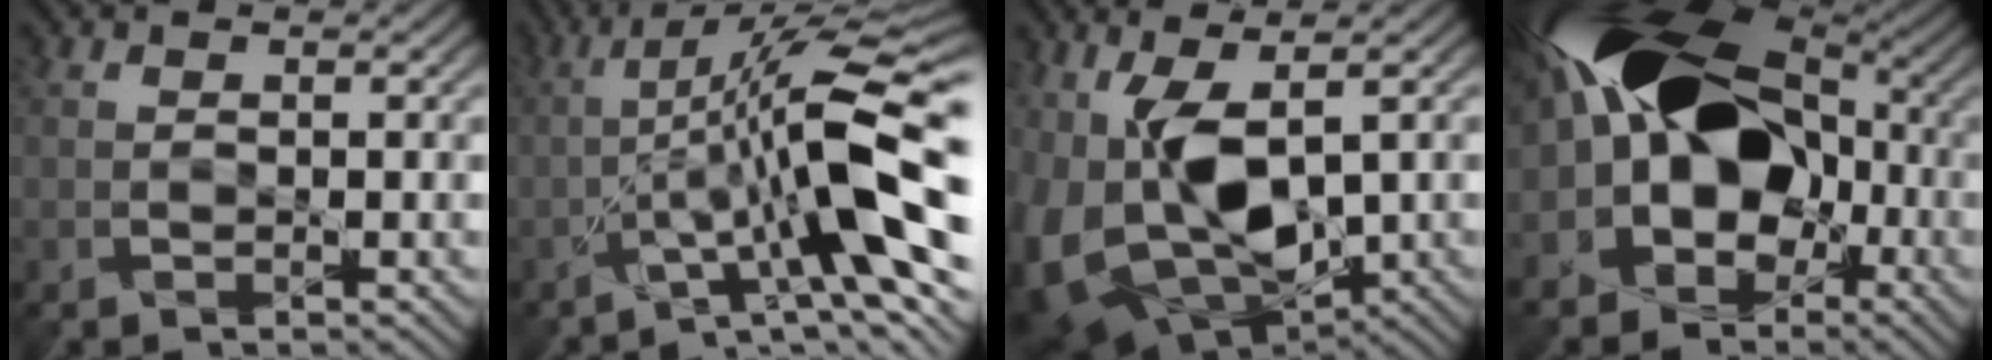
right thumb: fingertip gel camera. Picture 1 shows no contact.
{"total": 14.2, "force": [-2.7, 3.5, 13.5], "torque": [-0.217, 0.012, -0.048]}
{"total": 13.0, "force": [-0.9, 7.3, 10.7], "torque": [-0.252, -0.033, 0.000]}
{"total": 15.9, "force": [-0.8, 11.3, 11.2], "torque": [-0.192, 0.007, -0.026]}